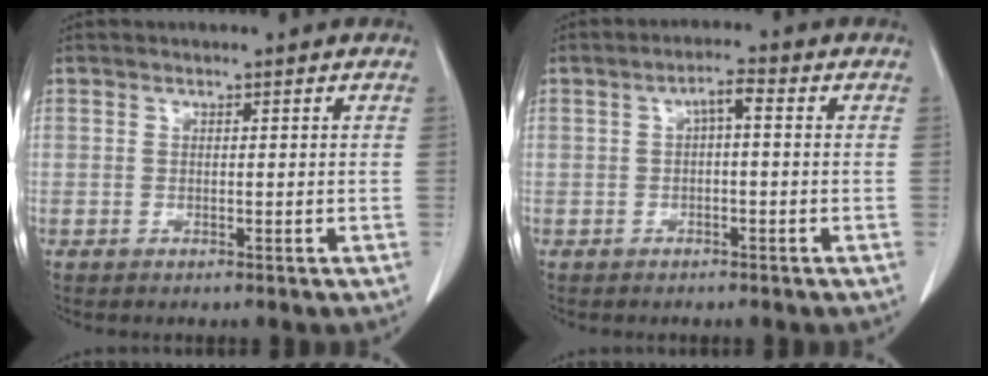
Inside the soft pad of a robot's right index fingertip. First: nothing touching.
{"total": 2.7, "force": [0.3, 0.7, 2.6], "torque": [-0.046, 0.012, 0.003]}